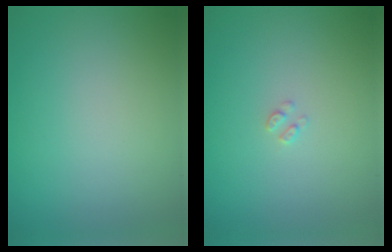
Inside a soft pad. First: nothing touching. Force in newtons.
{"total": 0.7, "press": 0.6, "slide": 0.1}